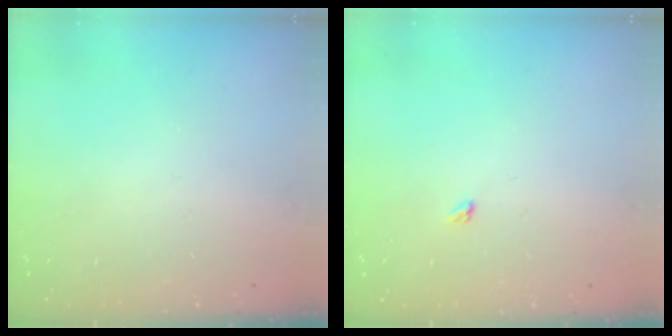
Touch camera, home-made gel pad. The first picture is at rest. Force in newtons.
{"total": 2.4, "press": 2.4, "slide": 0.4}